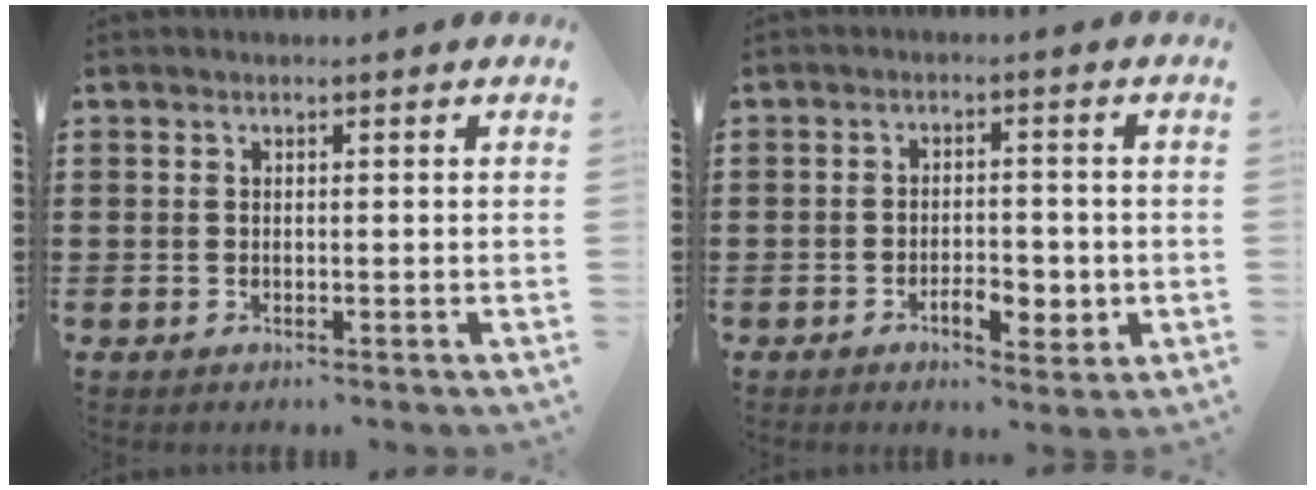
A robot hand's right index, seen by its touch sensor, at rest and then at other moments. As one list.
[{"total": 4.6, "force": [-1.7, 2.3, 3.7], "torque": [-0.043, 0.001, -0.033]}]